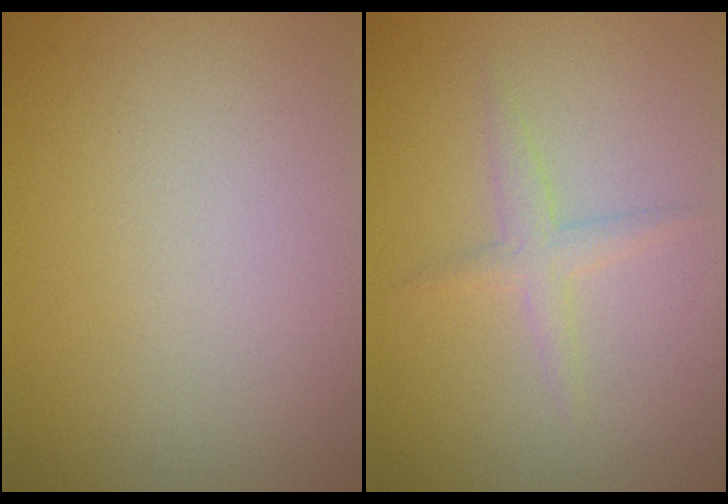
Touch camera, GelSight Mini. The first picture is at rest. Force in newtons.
{"total": 1.7, "press": 1.7, "slide": 0.1}